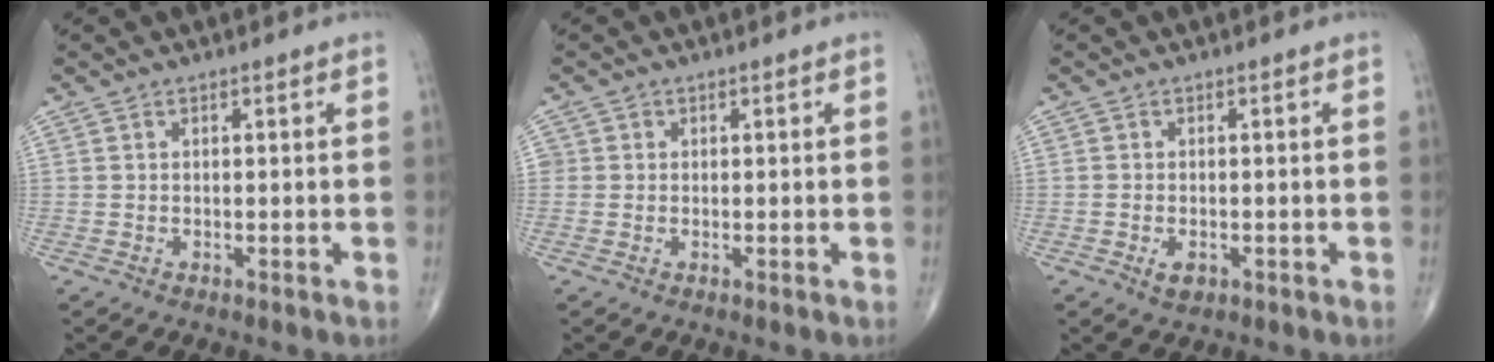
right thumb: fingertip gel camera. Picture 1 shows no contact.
{"total": 1.3, "force": [0.1, 1.3, 0.1], "torque": [0.008, 0.004, -0.001]}
{"total": 2.3, "force": [-0.9, 1.4, 1.6], "torque": [-0.024, -0.001, -0.013]}